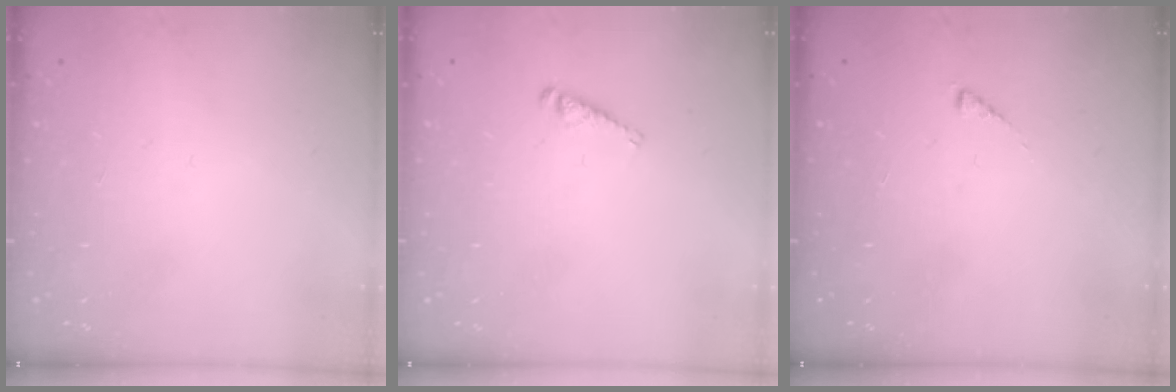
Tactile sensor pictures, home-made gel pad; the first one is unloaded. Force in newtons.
{"total": 3.3, "press": 3.3, "slide": 0.1}
{"total": 2.0, "press": 2.0, "slide": 0.3}